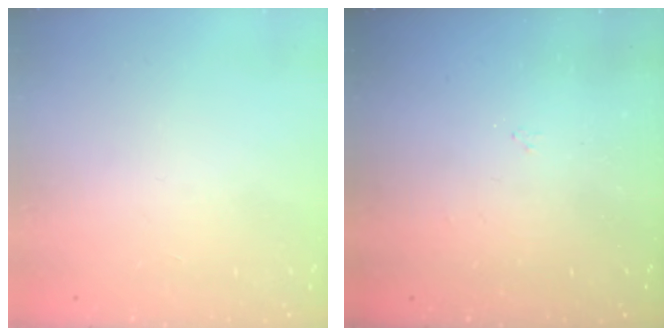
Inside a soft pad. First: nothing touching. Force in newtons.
{"total": 2.9, "press": 2.8, "slide": 0.4}